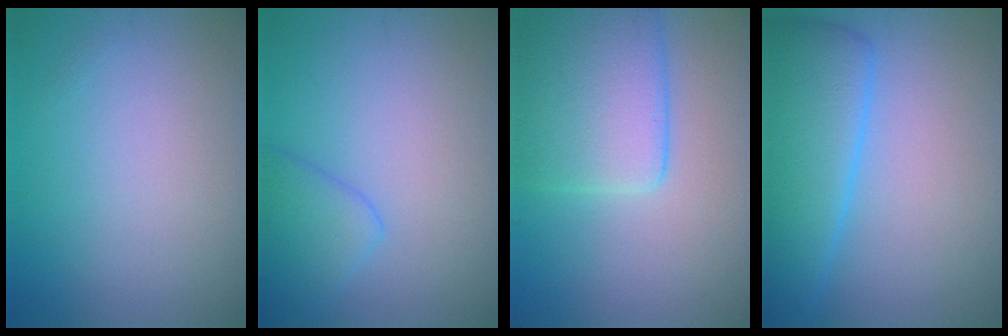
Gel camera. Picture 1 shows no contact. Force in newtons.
{"total": 2.9, "press": 2.9, "slide": 0.2}
{"total": 6.7, "press": 6.7, "slide": 0.3}
{"total": 6.3, "press": 6.3, "slide": 0.2}